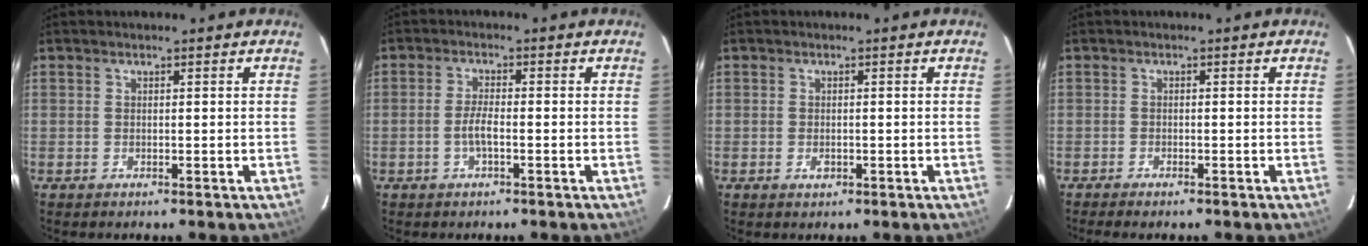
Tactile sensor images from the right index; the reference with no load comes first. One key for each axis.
{"total": 2.9, "fx": -1.1, "fy": 0.5, "fz": 2.6, "tx": -0.056, "ty": 0.002, "tz": -0.022}
{"total": 1.5, "fx": -0.6, "fy": 1.0, "fz": 0.9, "tx": -0.016, "ty": 0.000, "tz": -0.009}
{"total": 2.1, "fx": -1.8, "fy": 0.3, "fz": 1.0, "tx": -0.028, "ty": -0.007, "tz": -0.033}